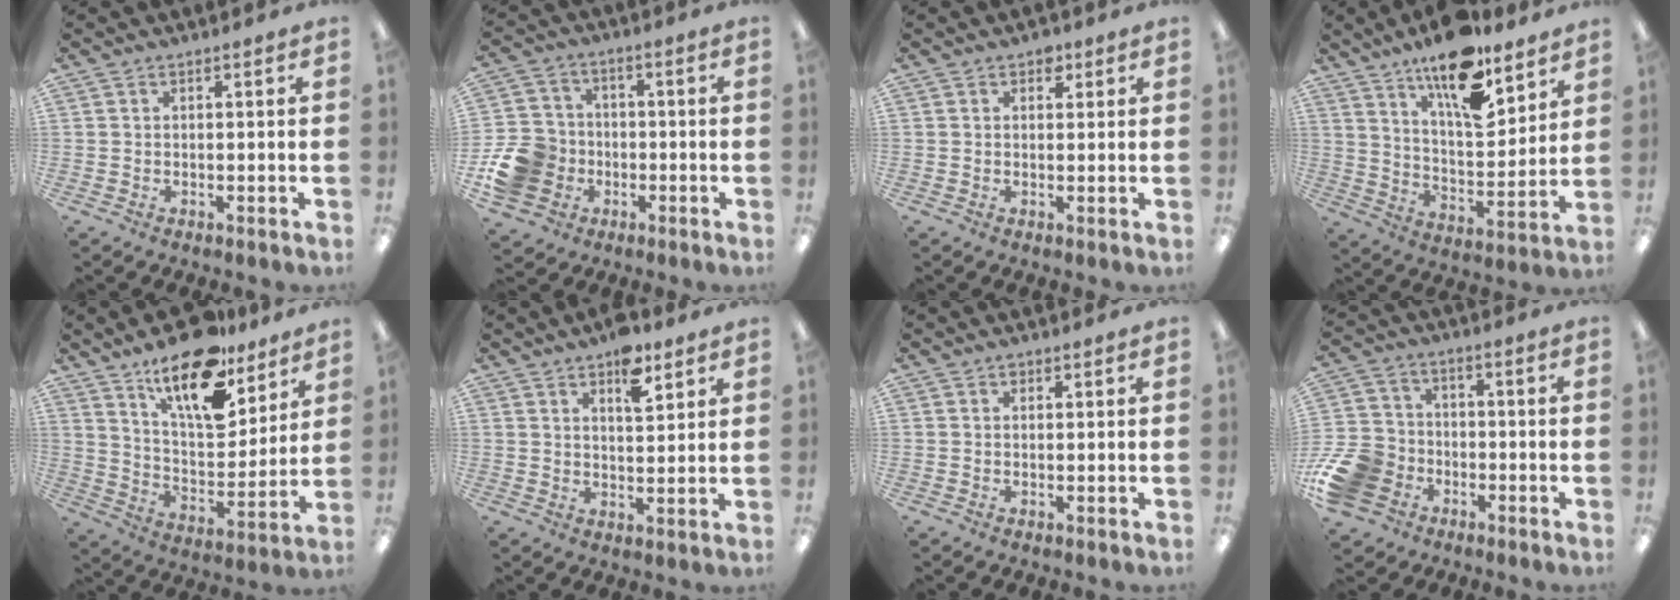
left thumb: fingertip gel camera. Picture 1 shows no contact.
{"total": 12.7, "force": [-3.9, 11.1, 4.6], "torque": [-0.099, 0.038, -0.063]}
{"total": 2.4, "force": [1.3, 1.7, 1.0], "torque": [-0.005, -0.002, 0.020]}
{"total": 16.6, "force": [11.8, 6.0, 10.0], "torque": [-0.158, -0.071, 0.199]}
{"total": 18.6, "force": [13.2, 7.7, 10.7], "torque": [-0.178, -0.078, 0.226]}
{"total": 6.8, "force": [4.3, 3.5, 3.9], "torque": [-0.031, -0.021, 0.068]}
{"total": 0.8, "force": [0.6, 0.5, 0.2], "torque": [0.003, -0.002, 0.009]}
{"total": 13.3, "force": [-5.7, 10.3, 6.2], "torque": [-0.136, 0.044, -0.102]}